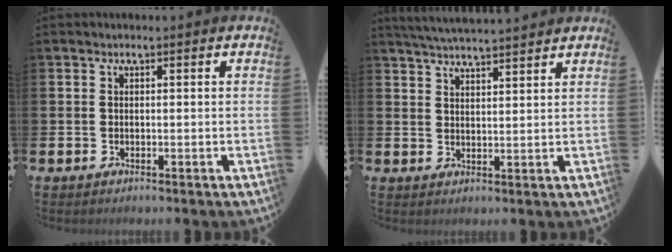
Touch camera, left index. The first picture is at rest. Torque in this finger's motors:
{"motor_torque": [0.96, -1.18, 0.12, 0.11]}